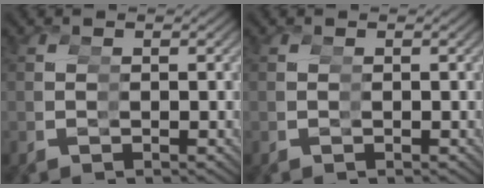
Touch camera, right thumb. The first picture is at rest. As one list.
[{"total": 0.0}]